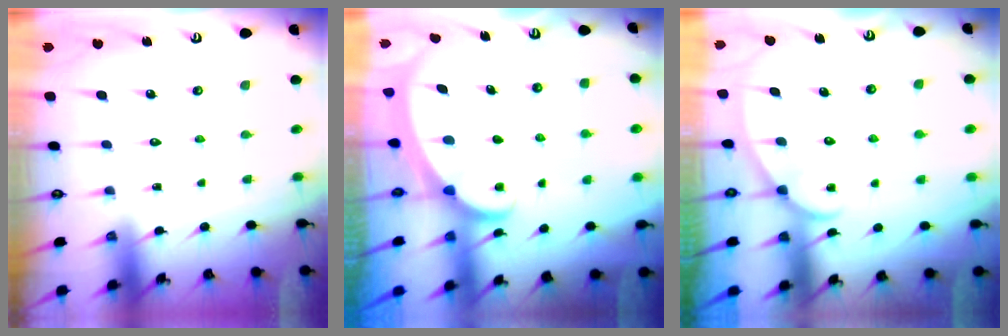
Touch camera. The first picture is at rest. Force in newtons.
{"total": 1.8, "press": 1.8, "slide": 0.2}
{"total": 4.2, "press": 4.2, "slide": 0.3}